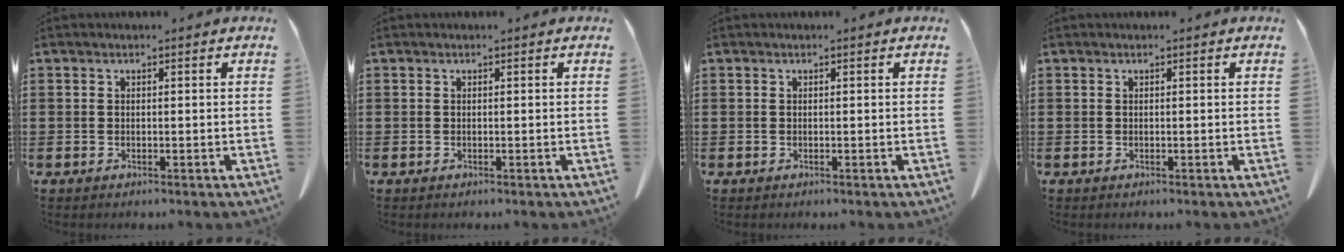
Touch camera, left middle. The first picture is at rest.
{"total": 0.0}
{"total": 0.0}
{"total": 0.0}